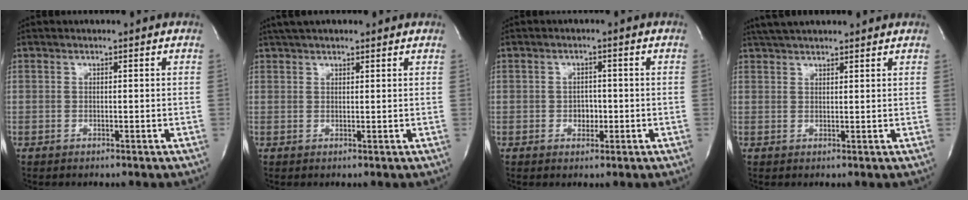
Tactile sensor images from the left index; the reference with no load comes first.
{"total": 5.0, "force": [4.1, 1.1, 2.6], "torque": [-0.043, 0.034, 0.069]}
{"total": 2.2, "force": [-0.5, 1.7, 1.3], "torque": [-0.016, 0.003, -0.007]}
{"total": 8.1, "force": [7.2, 1.2, 3.5], "torque": [-0.061, 0.037, 0.109]}